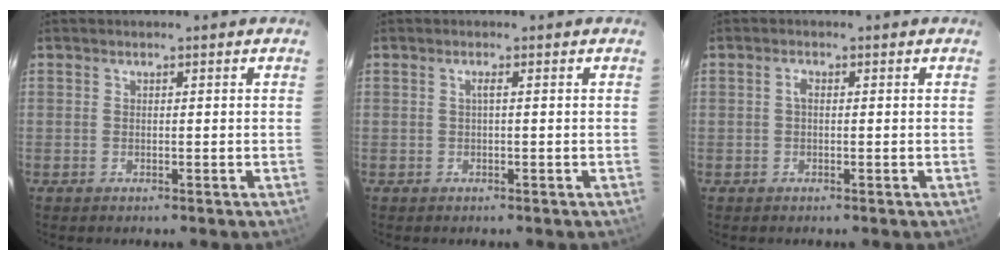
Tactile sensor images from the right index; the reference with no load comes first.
{"total": 0.8, "force": [0.0, -0.1, 0.7], "torque": [-0.012, 0.004, -0.003]}
{"total": 1.2, "force": [0.0, 0.6, 1.0], "torque": [-0.020, 0.007, -0.003]}